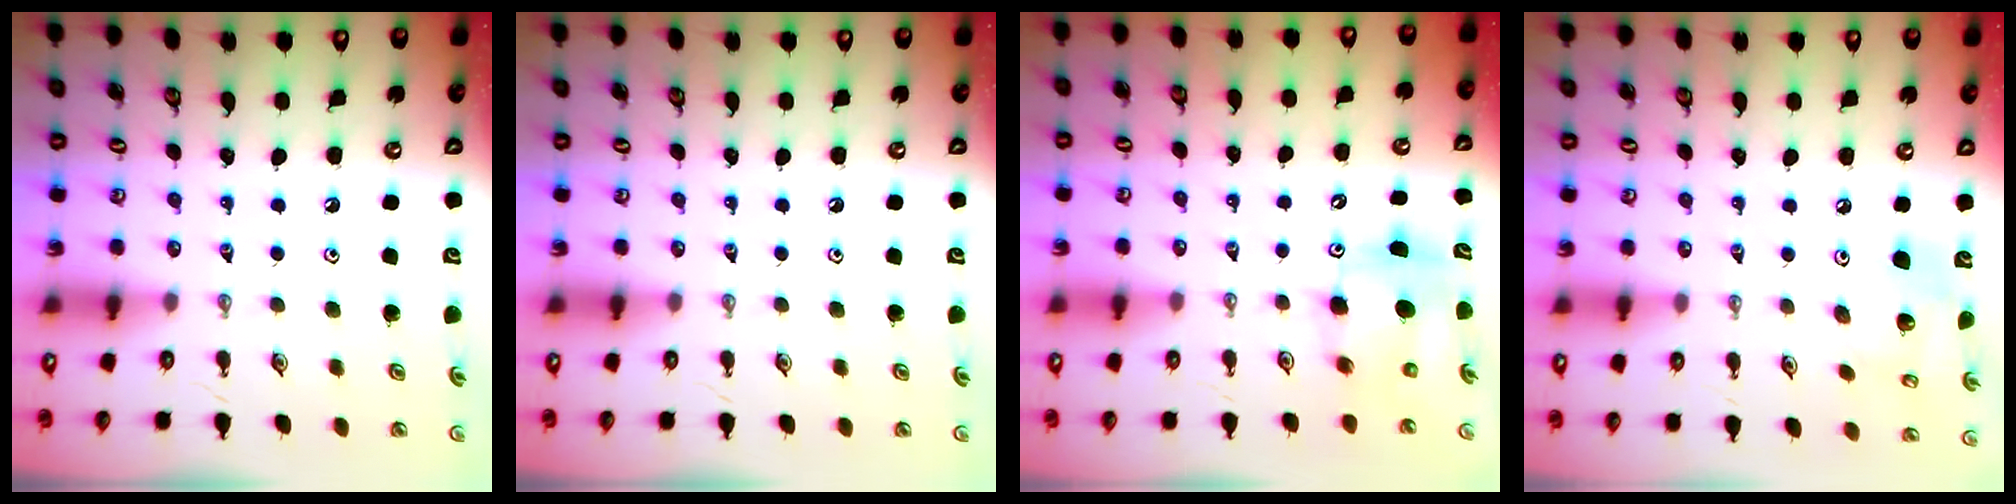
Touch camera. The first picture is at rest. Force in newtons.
{"total": 0.0}
{"total": 8.0, "press": 7.8, "slide": 1.6}
{"total": 10.0, "press": 9.8, "slide": 2.0}